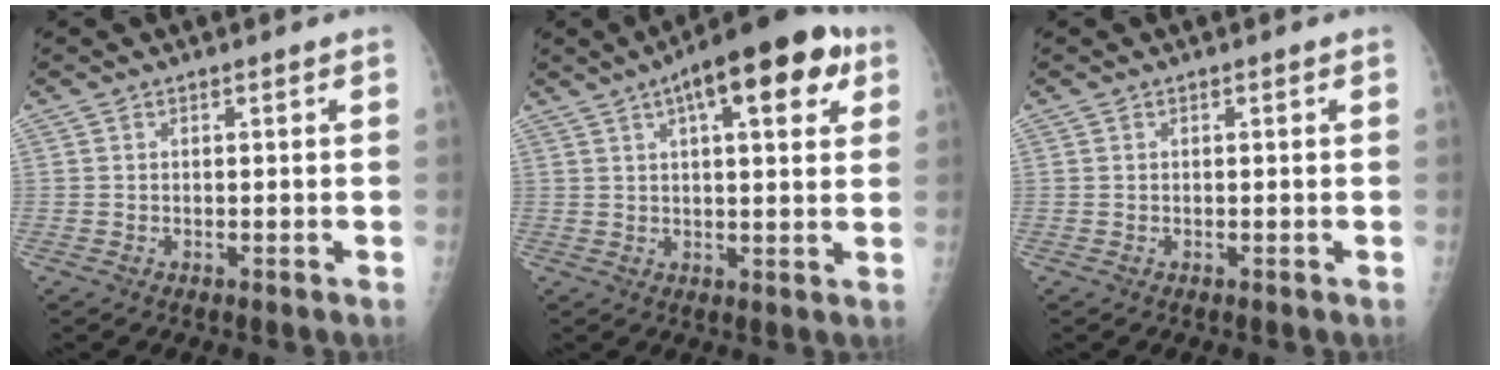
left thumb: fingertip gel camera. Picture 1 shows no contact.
{"total": 15.8, "force": [7.2, 5.5, 13.0], "torque": [-0.161, 0.006, 0.096]}
{"total": 0.0}